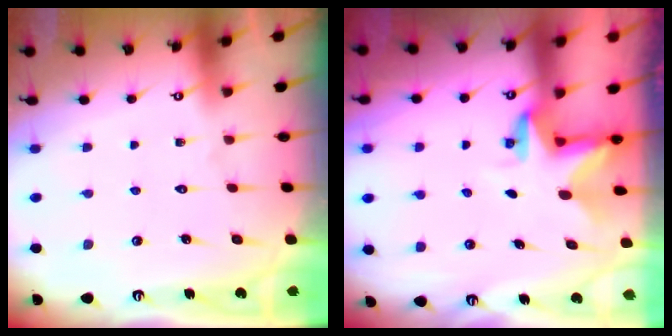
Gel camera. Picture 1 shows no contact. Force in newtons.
{"total": 2.9, "press": 2.9, "slide": 0.2}